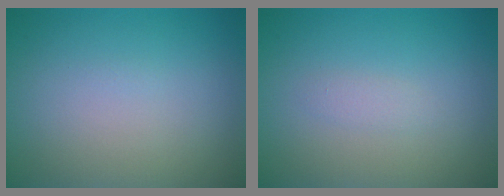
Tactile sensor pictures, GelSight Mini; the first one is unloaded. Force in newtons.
{"total": 0.8, "press": 0.8, "slide": 0.0}